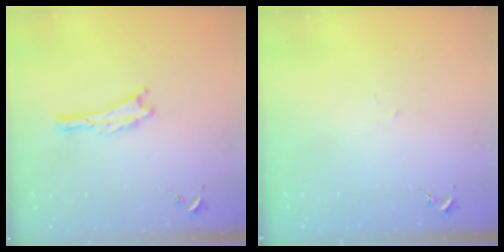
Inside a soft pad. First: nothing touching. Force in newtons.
{"total": 1.0, "press": 1.0, "slide": 0.1}